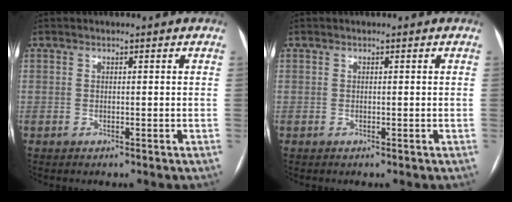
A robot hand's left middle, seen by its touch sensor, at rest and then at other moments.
{"total": 0.0}